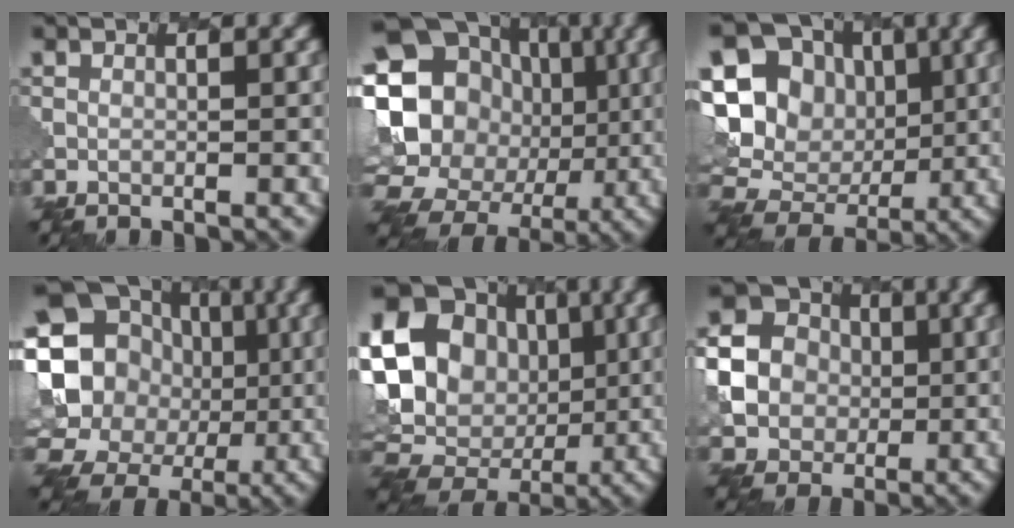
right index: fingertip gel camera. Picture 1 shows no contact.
{"total": 20.3, "force": [-0.5, 18.3, 8.8], "torque": [-0.173, 0.029, -0.027]}
{"total": 17.3, "force": [2.5, 15.6, 6.9], "torque": [-0.179, 0.042, 0.022]}
{"total": 16.9, "force": [-0.1, 15.3, 7.2], "torque": [-0.154, 0.019, -0.016]}
{"total": 21.1, "force": [2.5, 18.5, 9.8], "torque": [-0.211, 0.032, 0.016]}
{"total": 12.1, "force": [0.9, 11.5, 3.4], "torque": [-0.128, 0.002, 0.002]}